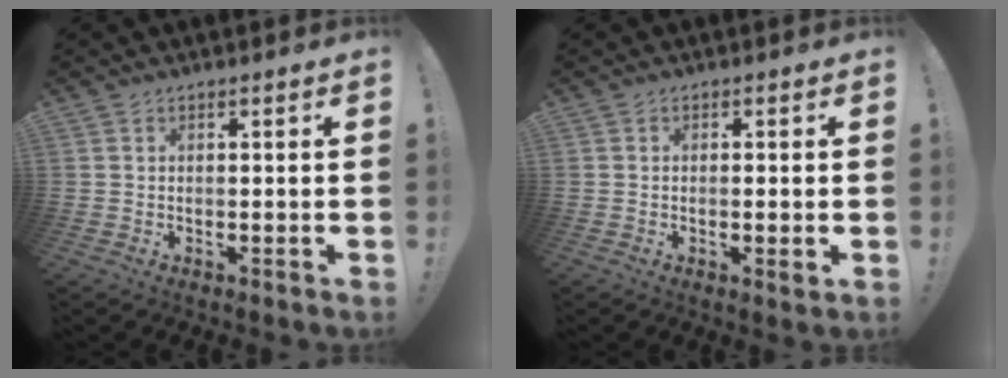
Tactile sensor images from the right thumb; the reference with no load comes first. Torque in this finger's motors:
{"motor_torque": [-0.25, -0.37, -0.18, 0.31, -0.02]}